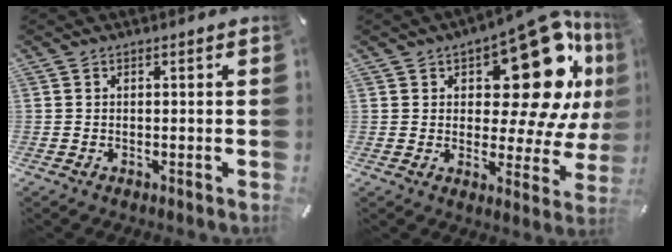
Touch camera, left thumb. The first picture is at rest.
{"total": 21.8, "force": [10.7, 9.8, 16.3], "torque": [-0.207, -0.088, 0.173]}